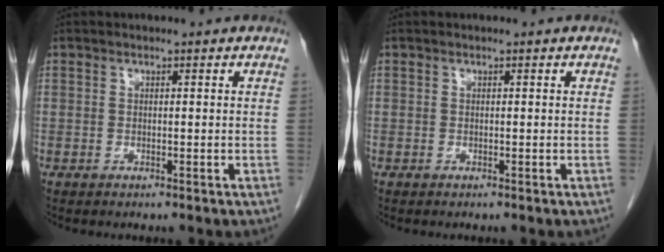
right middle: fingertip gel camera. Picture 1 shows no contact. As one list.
[{"total": 0.0}]